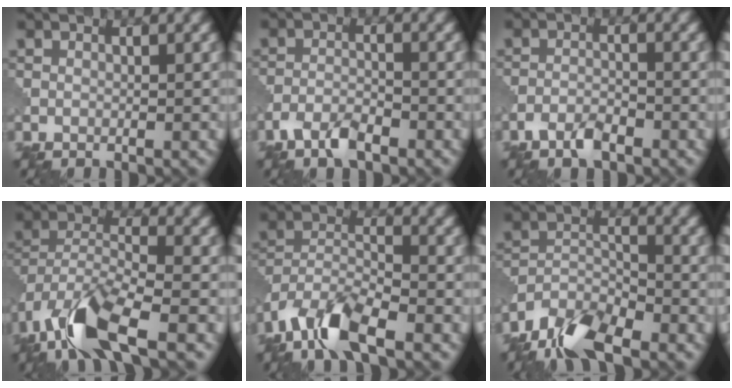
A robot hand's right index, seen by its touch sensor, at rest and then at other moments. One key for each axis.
{"total": 3.2, "fx": -2.3, "fy": 1.0, "fz": 1.9, "tx": -0.039, "ty": 0.001, "tz": -0.052}
{"total": 2.6, "fx": -1.9, "fy": 0.8, "fz": 1.5, "tx": -0.028, "ty": 0.001, "tz": -0.042}
{"total": 9.7, "fx": -6.0, "fy": 3.2, "fz": 6.9, "tx": -0.138, "ty": -0.006, "tz": -0.124}
{"total": 7.4, "fx": -5.3, "fy": 2.2, "fz": 4.5, "tx": -0.087, "ty": -0.004, "tz": -0.109}
{"total": 7.0, "fx": -5.5, "fy": 2.2, "fz": 3.7, "tx": -0.070, "ty": -0.009, "tz": -0.112}